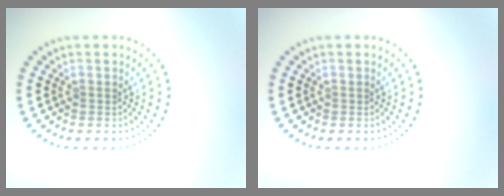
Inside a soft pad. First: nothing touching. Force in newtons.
{"total": 0.0}